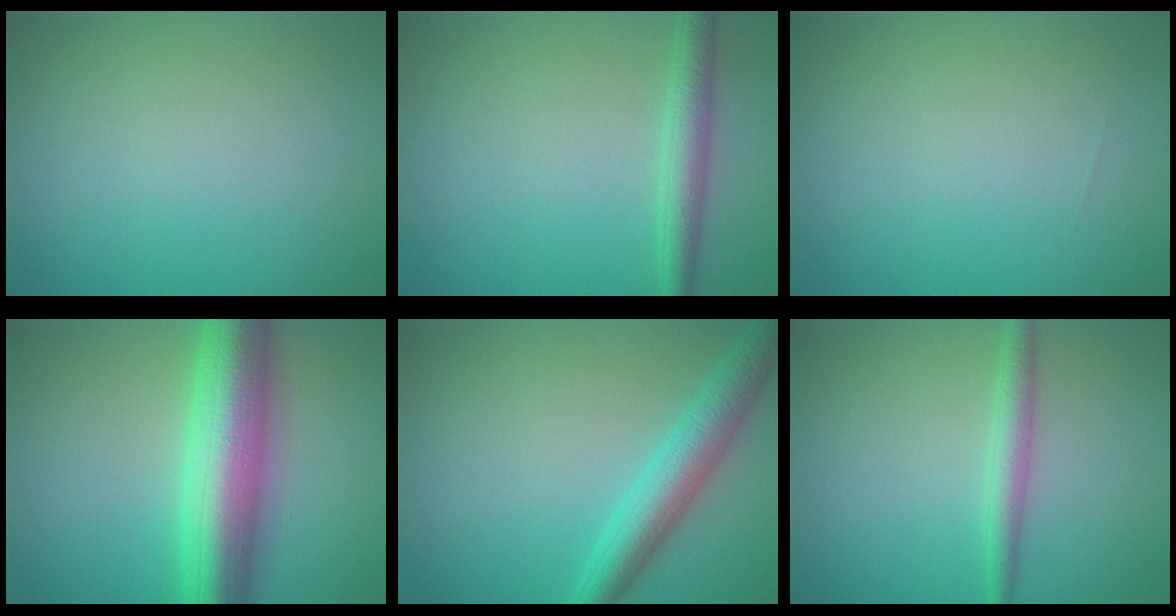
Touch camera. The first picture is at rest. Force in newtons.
{"total": 2.6, "press": 2.6, "slide": 0.1}
{"total": 0.0}
{"total": 10.1, "press": 10.1, "slide": 0.1}
{"total": 4.5, "press": 4.5, "slide": 0.1}
{"total": 2.2, "press": 2.2, "slide": 0.0}